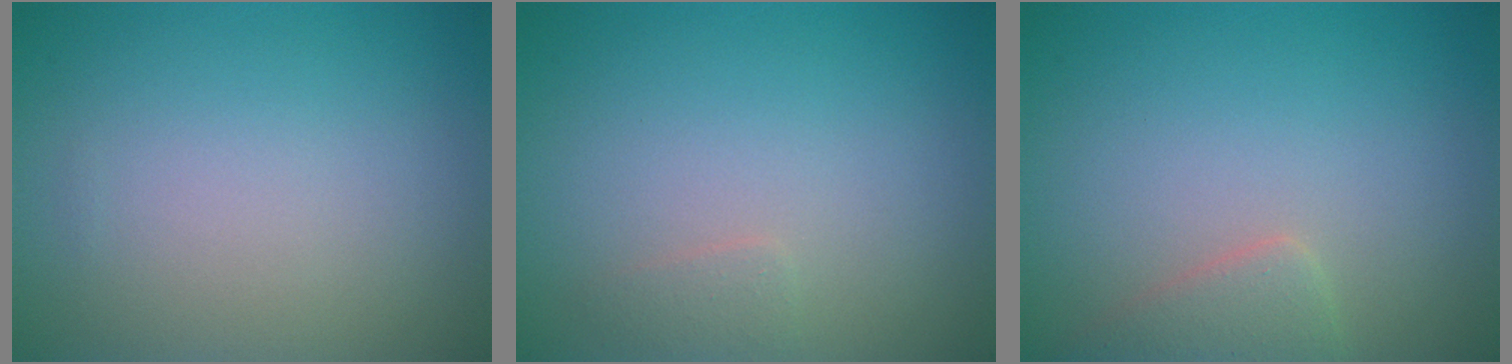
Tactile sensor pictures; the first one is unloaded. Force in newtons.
{"total": 0.9, "press": 0.9, "slide": 0.0}
{"total": 2.0, "press": 2.0, "slide": 0.2}